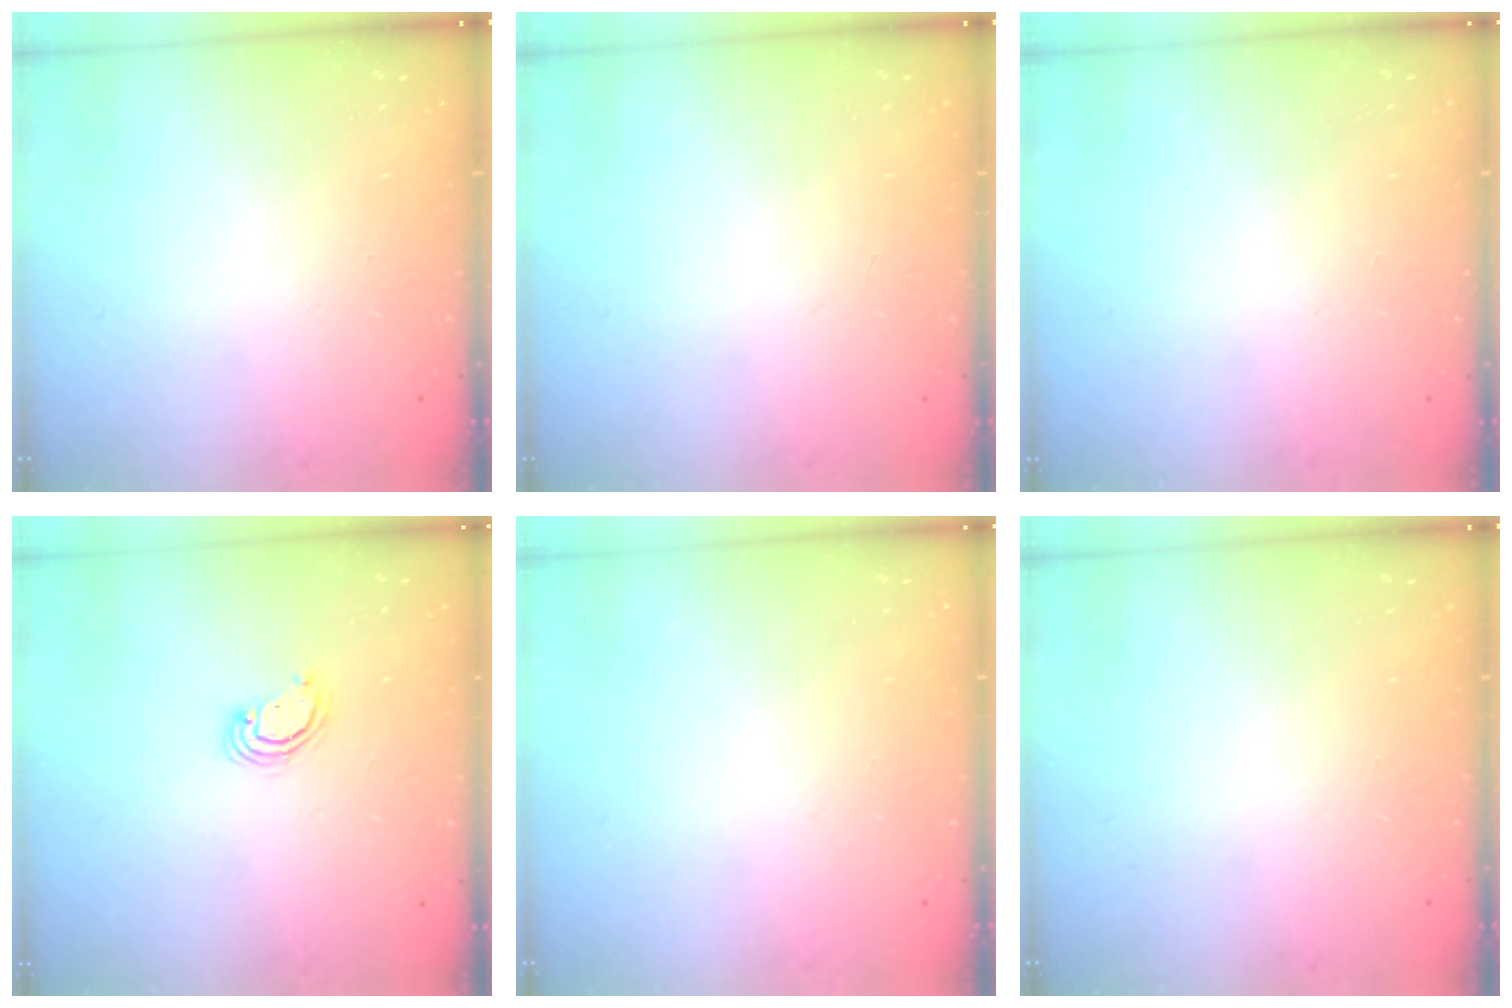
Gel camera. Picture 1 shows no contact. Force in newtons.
{"total": 0.0}
{"total": 0.0}
{"total": 2.8, "press": 2.8, "slide": 0.3}
{"total": 0.0}
{"total": 0.0}